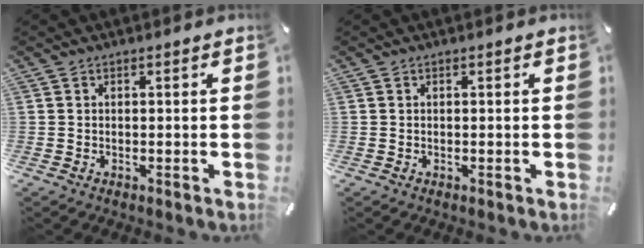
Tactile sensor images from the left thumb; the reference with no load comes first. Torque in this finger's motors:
{"motor_torque": [-0.01, 0.00, 0.01, 0.02, 0.00]}